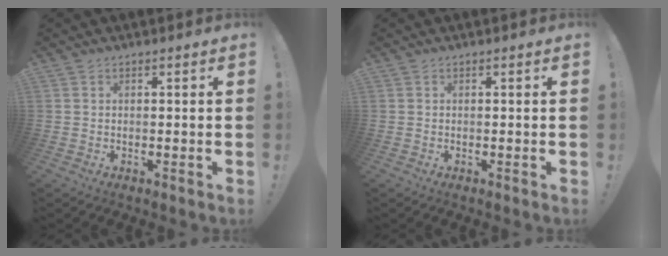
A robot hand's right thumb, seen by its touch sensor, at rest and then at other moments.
{"total": 0.0}